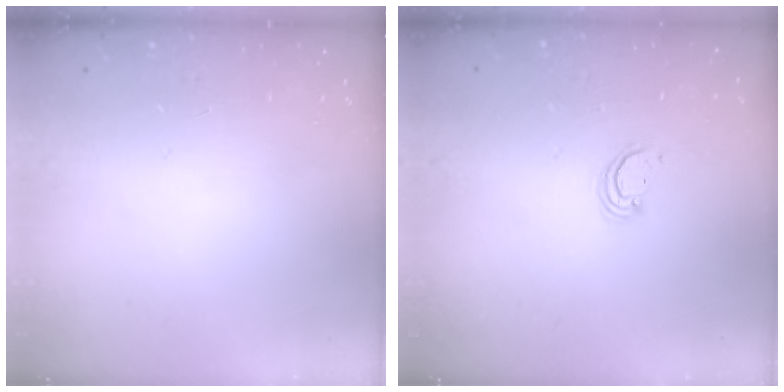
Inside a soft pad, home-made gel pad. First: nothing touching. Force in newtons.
{"total": 2.1, "press": 2.1, "slide": 0.1}